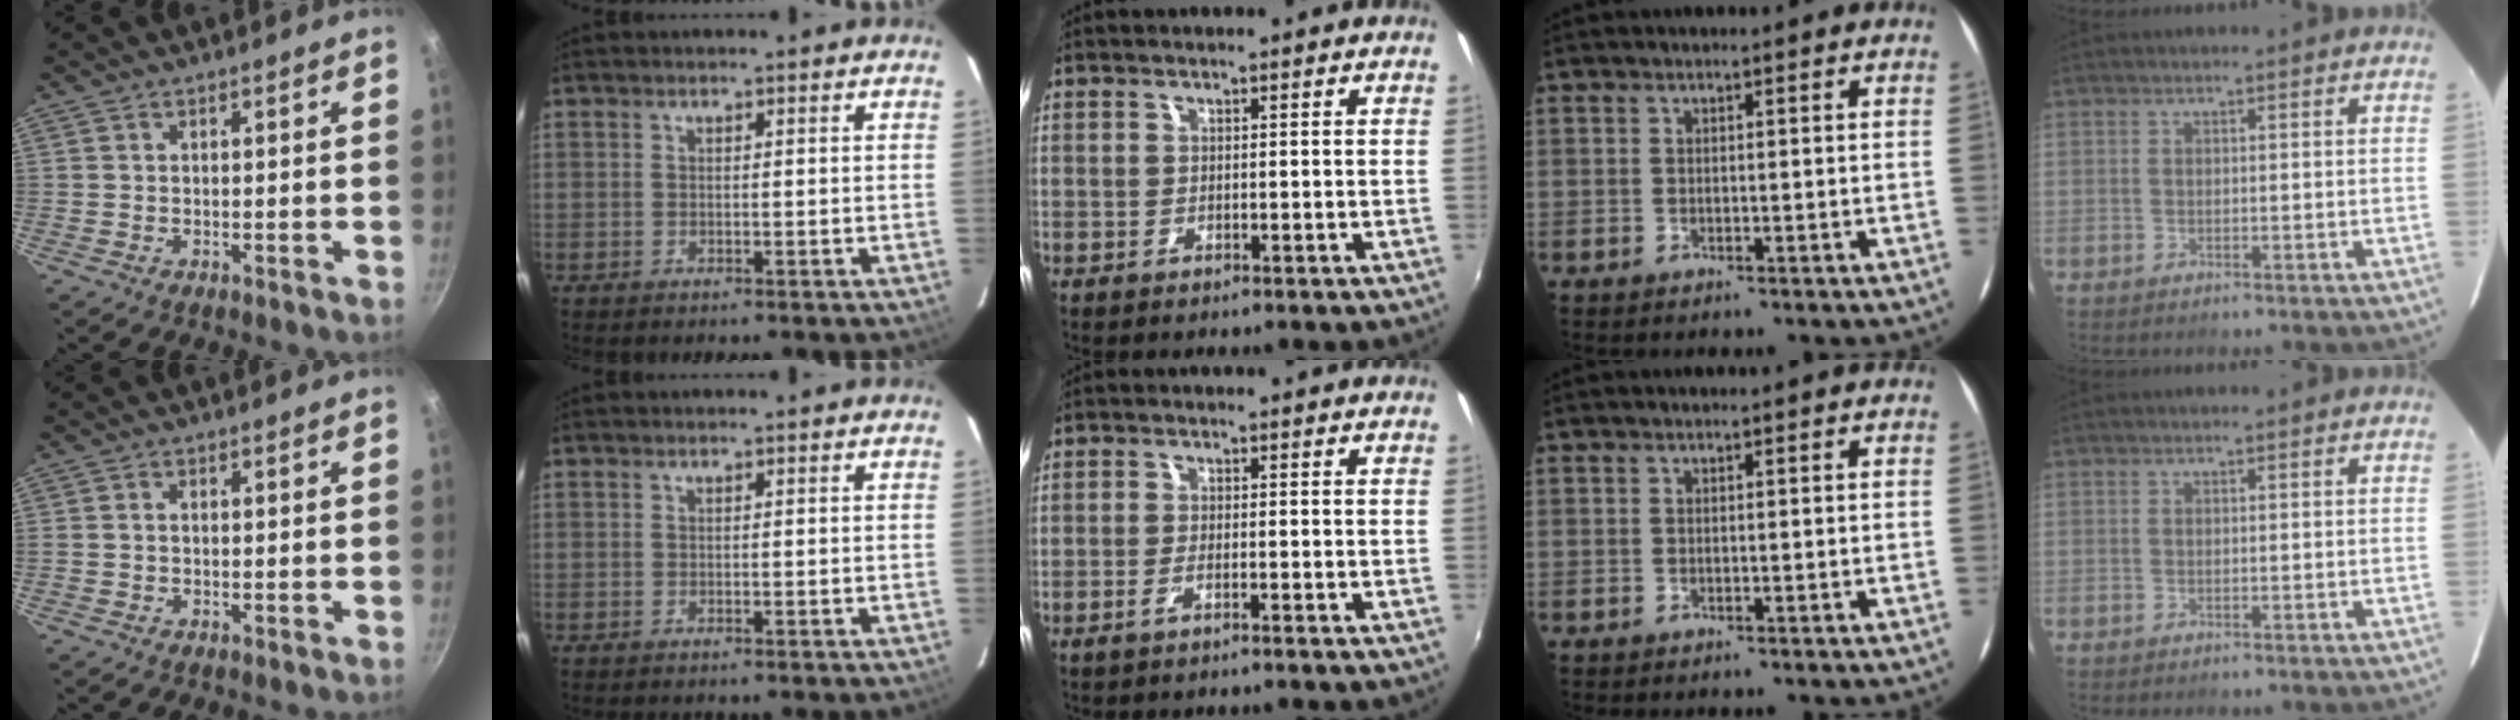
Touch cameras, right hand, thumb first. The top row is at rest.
{"thumb": {"total": 0.8, "force": [-0.1, 0.7, 0.5], "torque": [-0.009, 0.004, -0.004]}, "middle": {"total": 1.7, "force": [-1.2, -0.2, 1.2], "torque": [-0.028, -0.002, -0.025]}}